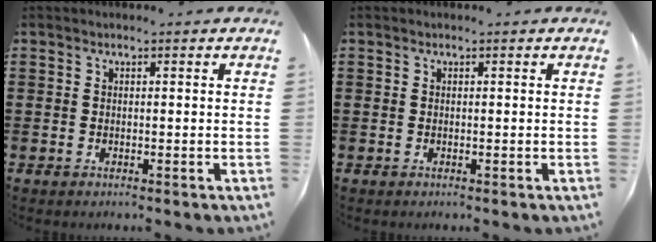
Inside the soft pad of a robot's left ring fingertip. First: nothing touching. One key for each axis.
{"total": 0.0}